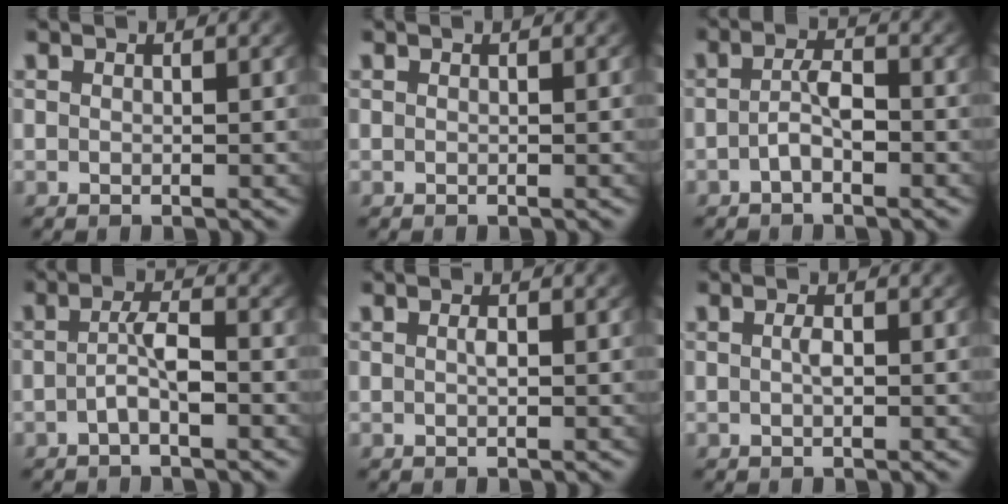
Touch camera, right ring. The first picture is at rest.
{"total": 0.0}
{"total": 2.6, "force": [-1.3, 0.9, 2.0], "torque": [-0.036, -0.008, -0.019]}
{"total": 2.7, "force": [-1.3, 0.6, 2.2], "torque": [-0.039, -0.006, -0.019]}
{"total": 0.5, "force": [-0.2, 0.1, 0.5], "torque": [-0.016, -0.007, 0.001]}
{"total": 0.9, "force": [-0.3, 0.2, 0.8], "torque": [-0.023, -0.010, -0.002]}